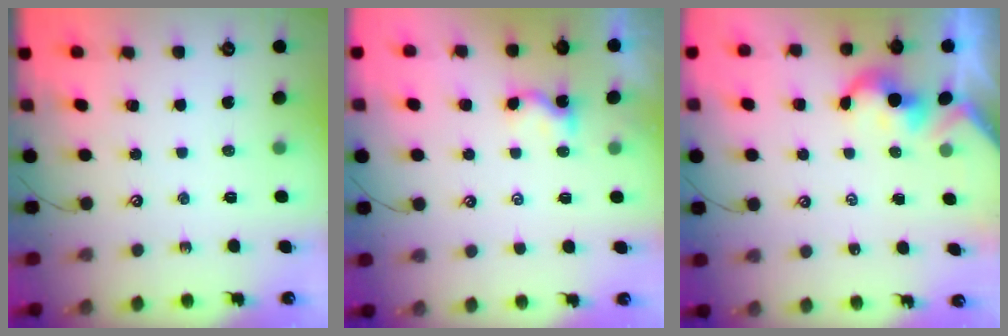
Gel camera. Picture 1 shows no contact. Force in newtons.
{"total": 2.4, "press": 2.4, "slide": 0.1}
{"total": 1.3, "press": 1.3, "slide": 0.2}